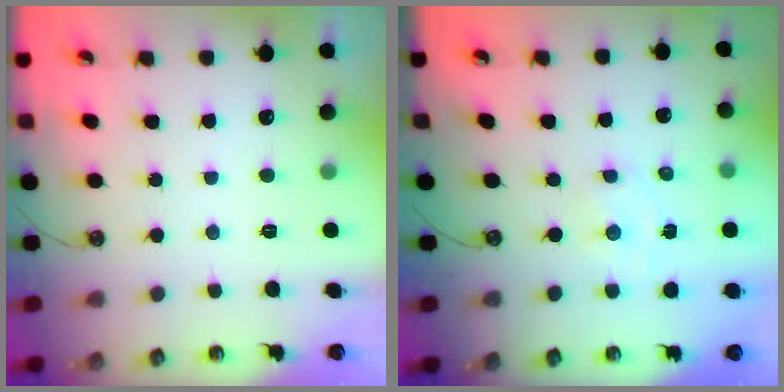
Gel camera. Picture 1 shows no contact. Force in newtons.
{"total": 1.8, "press": 1.8, "slide": 0.3}